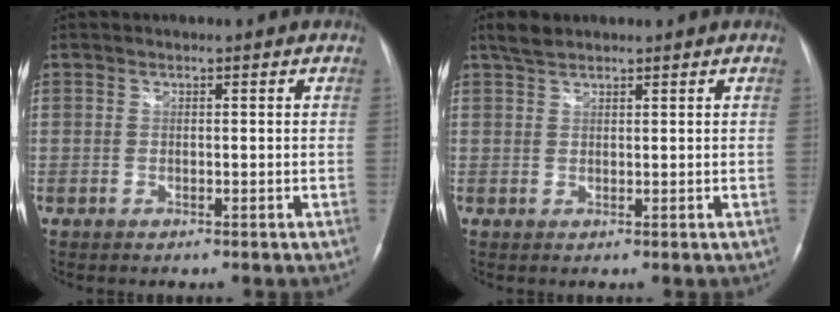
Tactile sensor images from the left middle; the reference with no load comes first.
{"total": 2.4, "force": [2.1, 0.7, 0.9], "torque": [-0.022, 0.011, 0.041]}